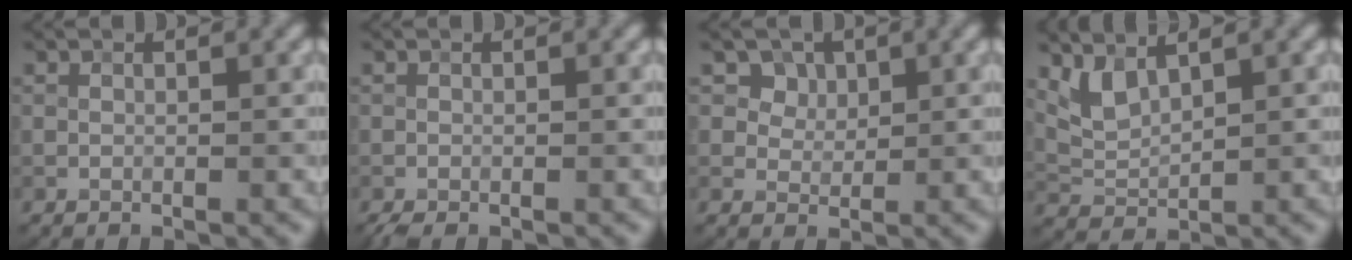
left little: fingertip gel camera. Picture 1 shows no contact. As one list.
[{"total": 1.0, "force": [-0.8, 0.2, 0.5], "torque": [-0.009, -0.002, -0.016]}, {"total": 3.3, "force": [2.0, 2.4, 1.2], "torque": [-0.034, -0.017, 0.045]}, {"total": 2.7, "force": [1.8, 1.0, 1.7], "torque": [-0.045, -0.008, 0.045]}]